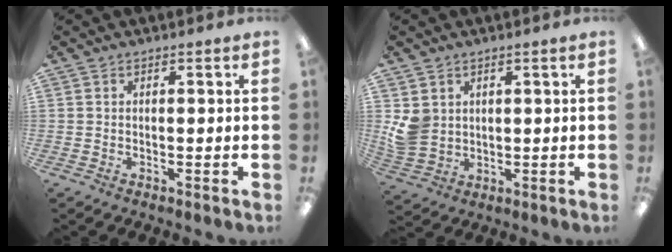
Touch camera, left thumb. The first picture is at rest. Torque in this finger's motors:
{"motor_torque": [-0.07, 0.31, 0.38, -0.39, 0.03]}